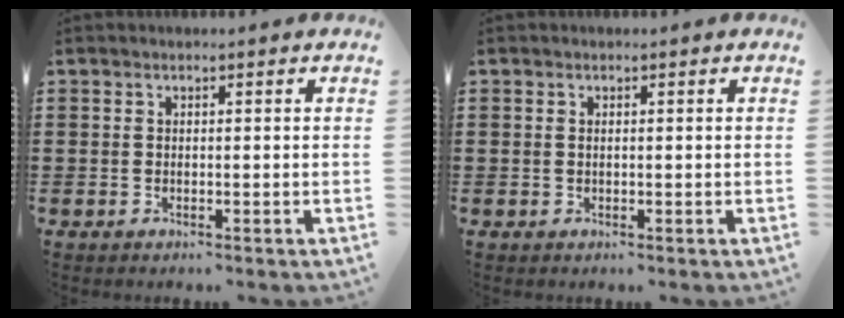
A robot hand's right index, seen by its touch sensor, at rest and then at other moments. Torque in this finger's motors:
{"motor_torque": [-0.21, 0.82, -0.02, -0.01]}